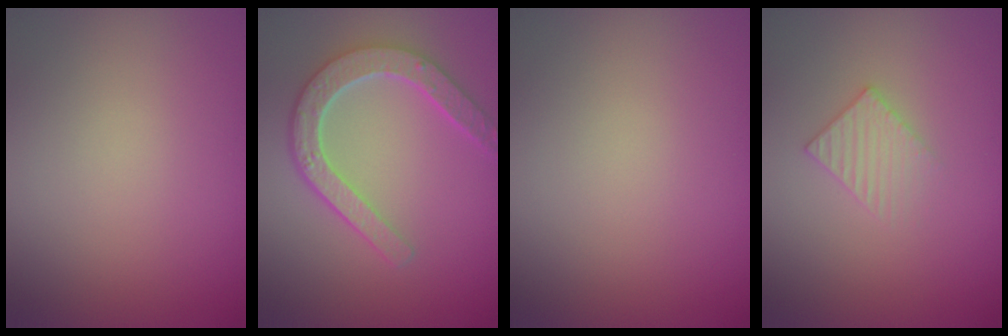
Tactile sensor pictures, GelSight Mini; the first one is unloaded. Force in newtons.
{"total": 5.1, "press": 4.0, "slide": 3.2}
{"total": 0.0}
{"total": 1.9, "press": 1.9, "slide": 0.2}